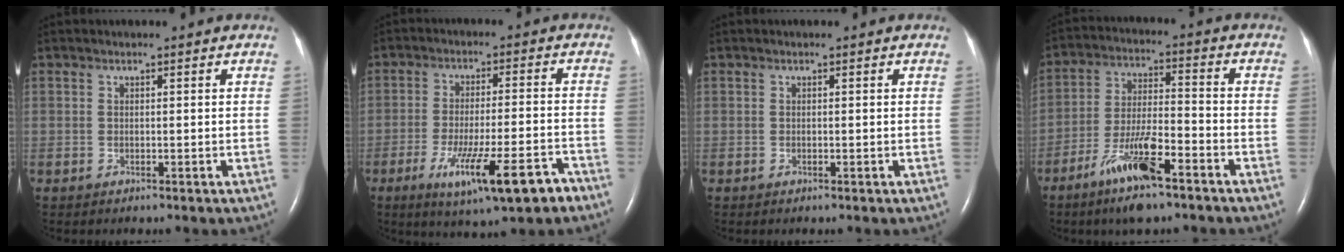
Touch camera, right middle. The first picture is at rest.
{"total": 12.1, "force": [-6.7, 1.5, 9.9], "torque": [-0.168, -0.021, -0.100]}
{"total": 0.0}
{"total": 11.3, "force": [-7.1, 1.8, 8.6], "torque": [-0.171, -0.017, -0.128]}